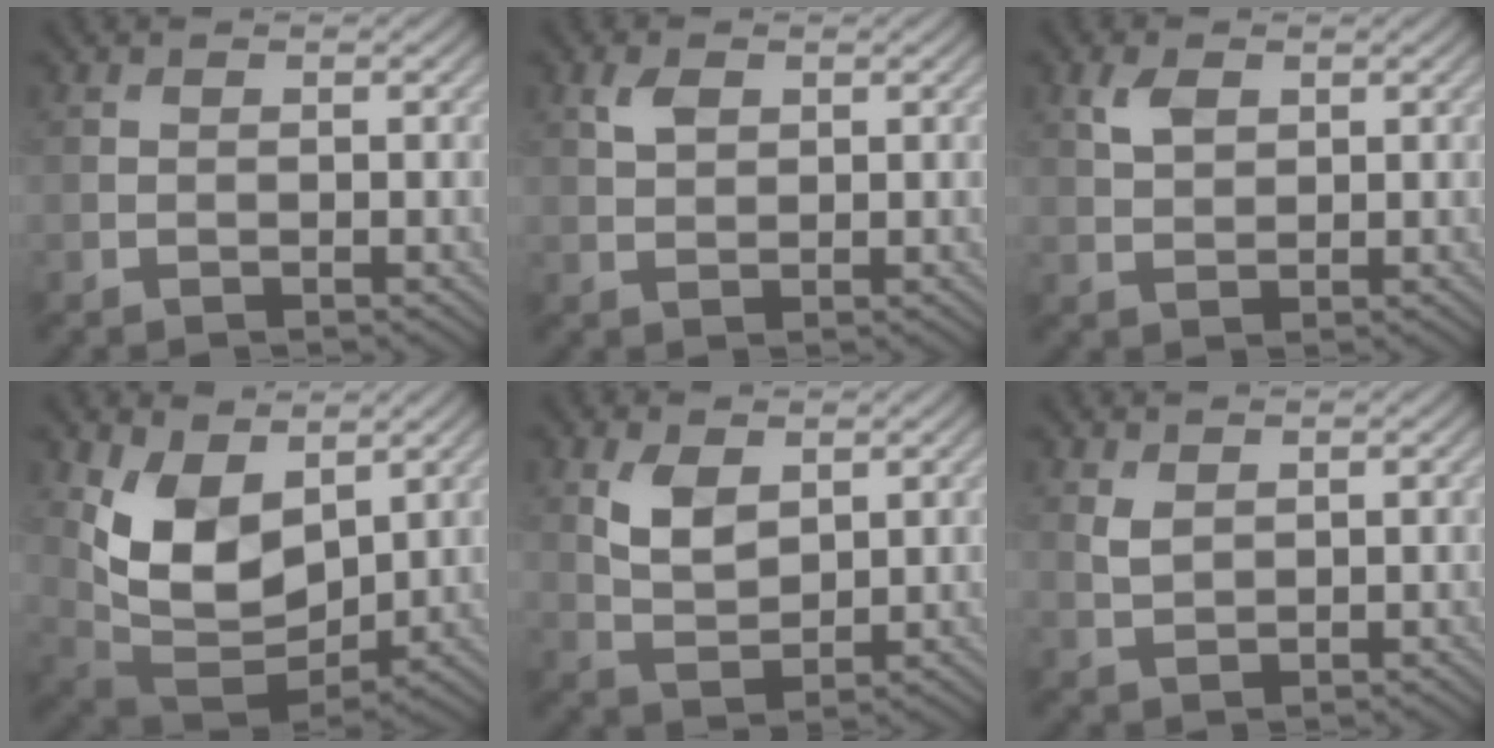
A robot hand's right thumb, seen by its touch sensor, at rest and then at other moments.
{"total": 2.3, "force": [1.1, 1.3, 1.5], "torque": [-0.038, 0.003, 0.022]}
{"total": 2.9, "force": [1.3, 1.7, 1.9], "torque": [-0.046, 0.003, 0.027]}
{"total": 10.5, "force": [4.1, 6.3, 7.3], "torque": [-0.155, -0.011, 0.075]}
{"total": 4.8, "force": [2.0, 2.7, 3.5], "torque": [-0.084, -0.004, 0.042]}
{"total": 1.7, "force": [1.0, 0.9, 1.1], "torque": [-0.031, -0.003, 0.025]}